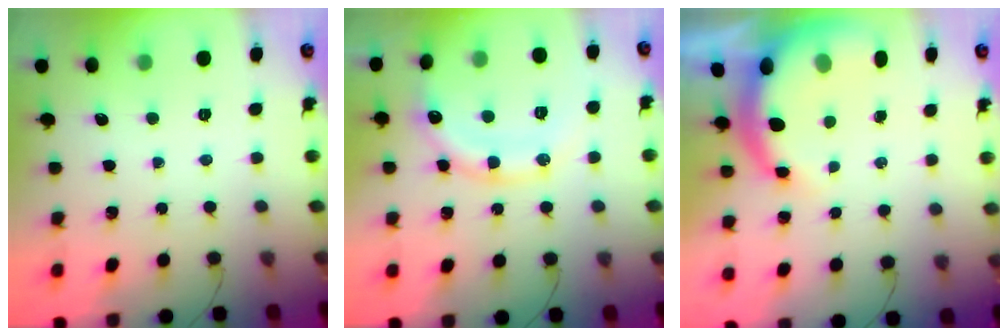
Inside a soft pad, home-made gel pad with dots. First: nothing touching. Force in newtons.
{"total": 15.0, "press": 14.9, "slide": 1.6}
{"total": 8.9, "press": 8.7, "slide": 1.8}